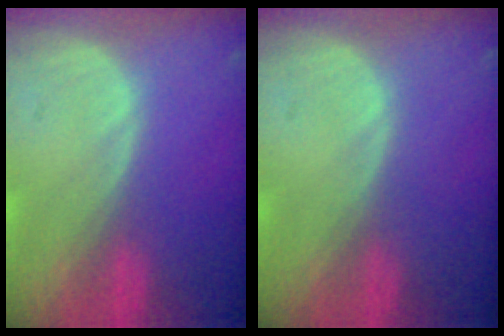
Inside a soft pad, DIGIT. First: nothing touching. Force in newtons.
{"total": 0.0}